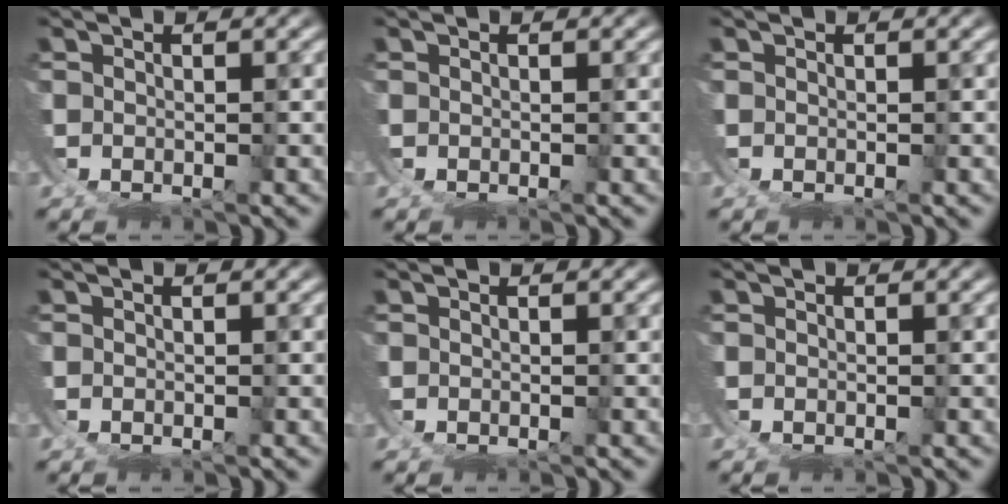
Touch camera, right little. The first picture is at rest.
{"total": 0.0}
{"total": 0.0}
{"total": 0.0}
{"total": 0.0}
{"total": 0.0}